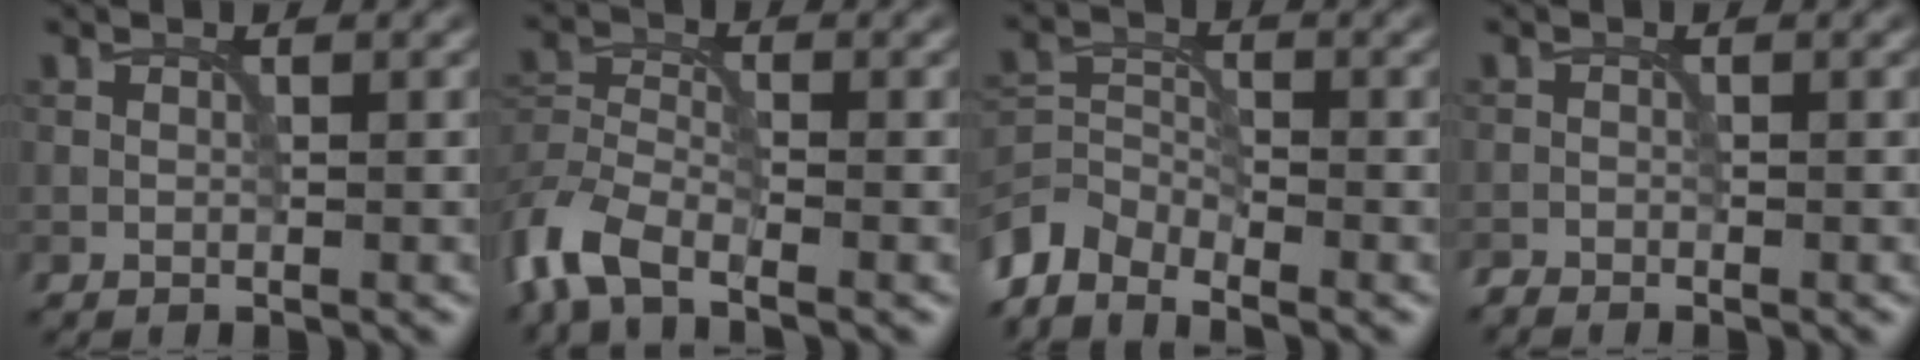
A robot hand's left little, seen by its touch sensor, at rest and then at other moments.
{"total": 5.6, "force": [-4.1, 2.2, 3.2], "torque": [-0.072, -0.006, -0.094]}
{"total": 4.8, "force": [-4.1, 1.9, 1.6], "torque": [-0.034, -0.007, -0.092]}
{"total": 0.9, "force": [-0.7, -0.4, -0.3], "torque": [0.009, -0.001, -0.020]}